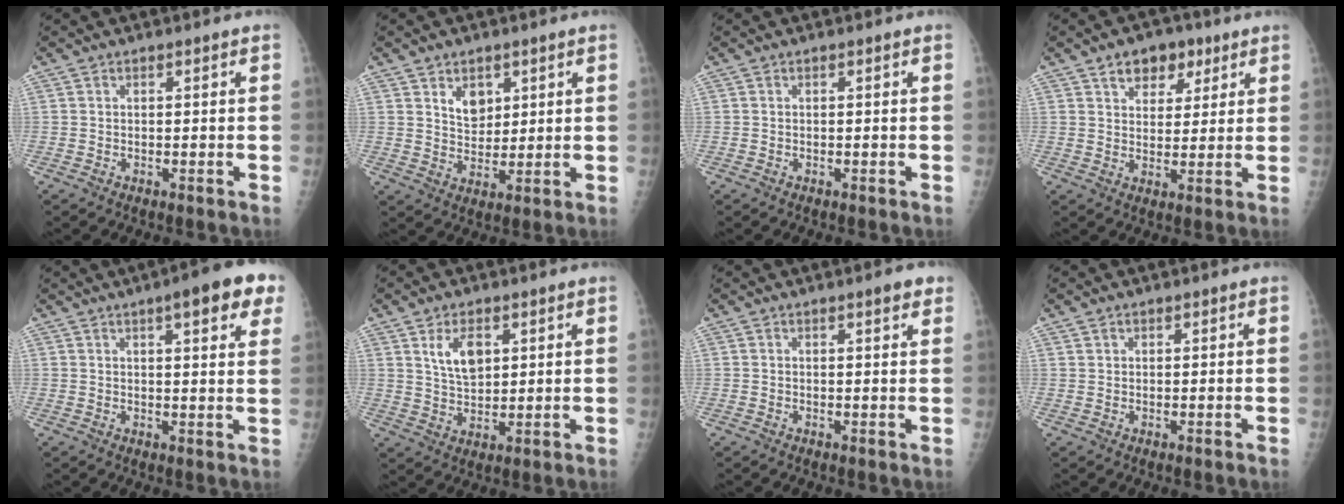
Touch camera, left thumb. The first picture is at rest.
{"total": 5.6, "force": [2.7, 3.9, 2.9], "torque": [-0.024, -0.021, 0.050]}
{"total": 0.0}
{"total": 7.6, "force": [4.3, 5.0, 3.8], "torque": [-0.022, -0.016, 0.063]}
{"total": 11.5, "force": [5.9, 2.9, 9.4], "torque": [-0.097, -0.011, 0.069]}
{"total": 6.8, "force": [2.8, 3.9, 4.9], "torque": [-0.074, -0.017, 0.058]}
{"total": 2.6, "force": [1.6, 0.6, 2.0], "torque": [-0.020, -0.005, 0.017]}
{"total": 1.0, "force": [0.7, 0.7, 0.2], "torque": [0.009, -0.003, 0.009]}